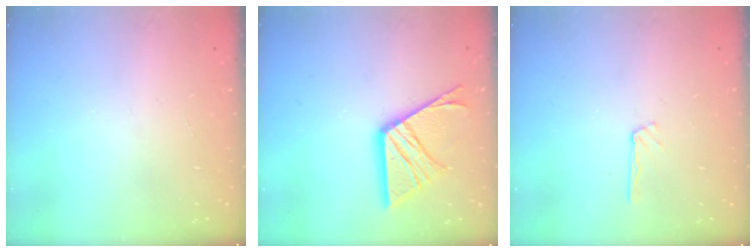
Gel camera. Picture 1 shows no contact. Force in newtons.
{"total": 15.3, "press": 15.2, "slide": 1.5}
{"total": 3.1, "press": 3.1, "slide": 0.3}